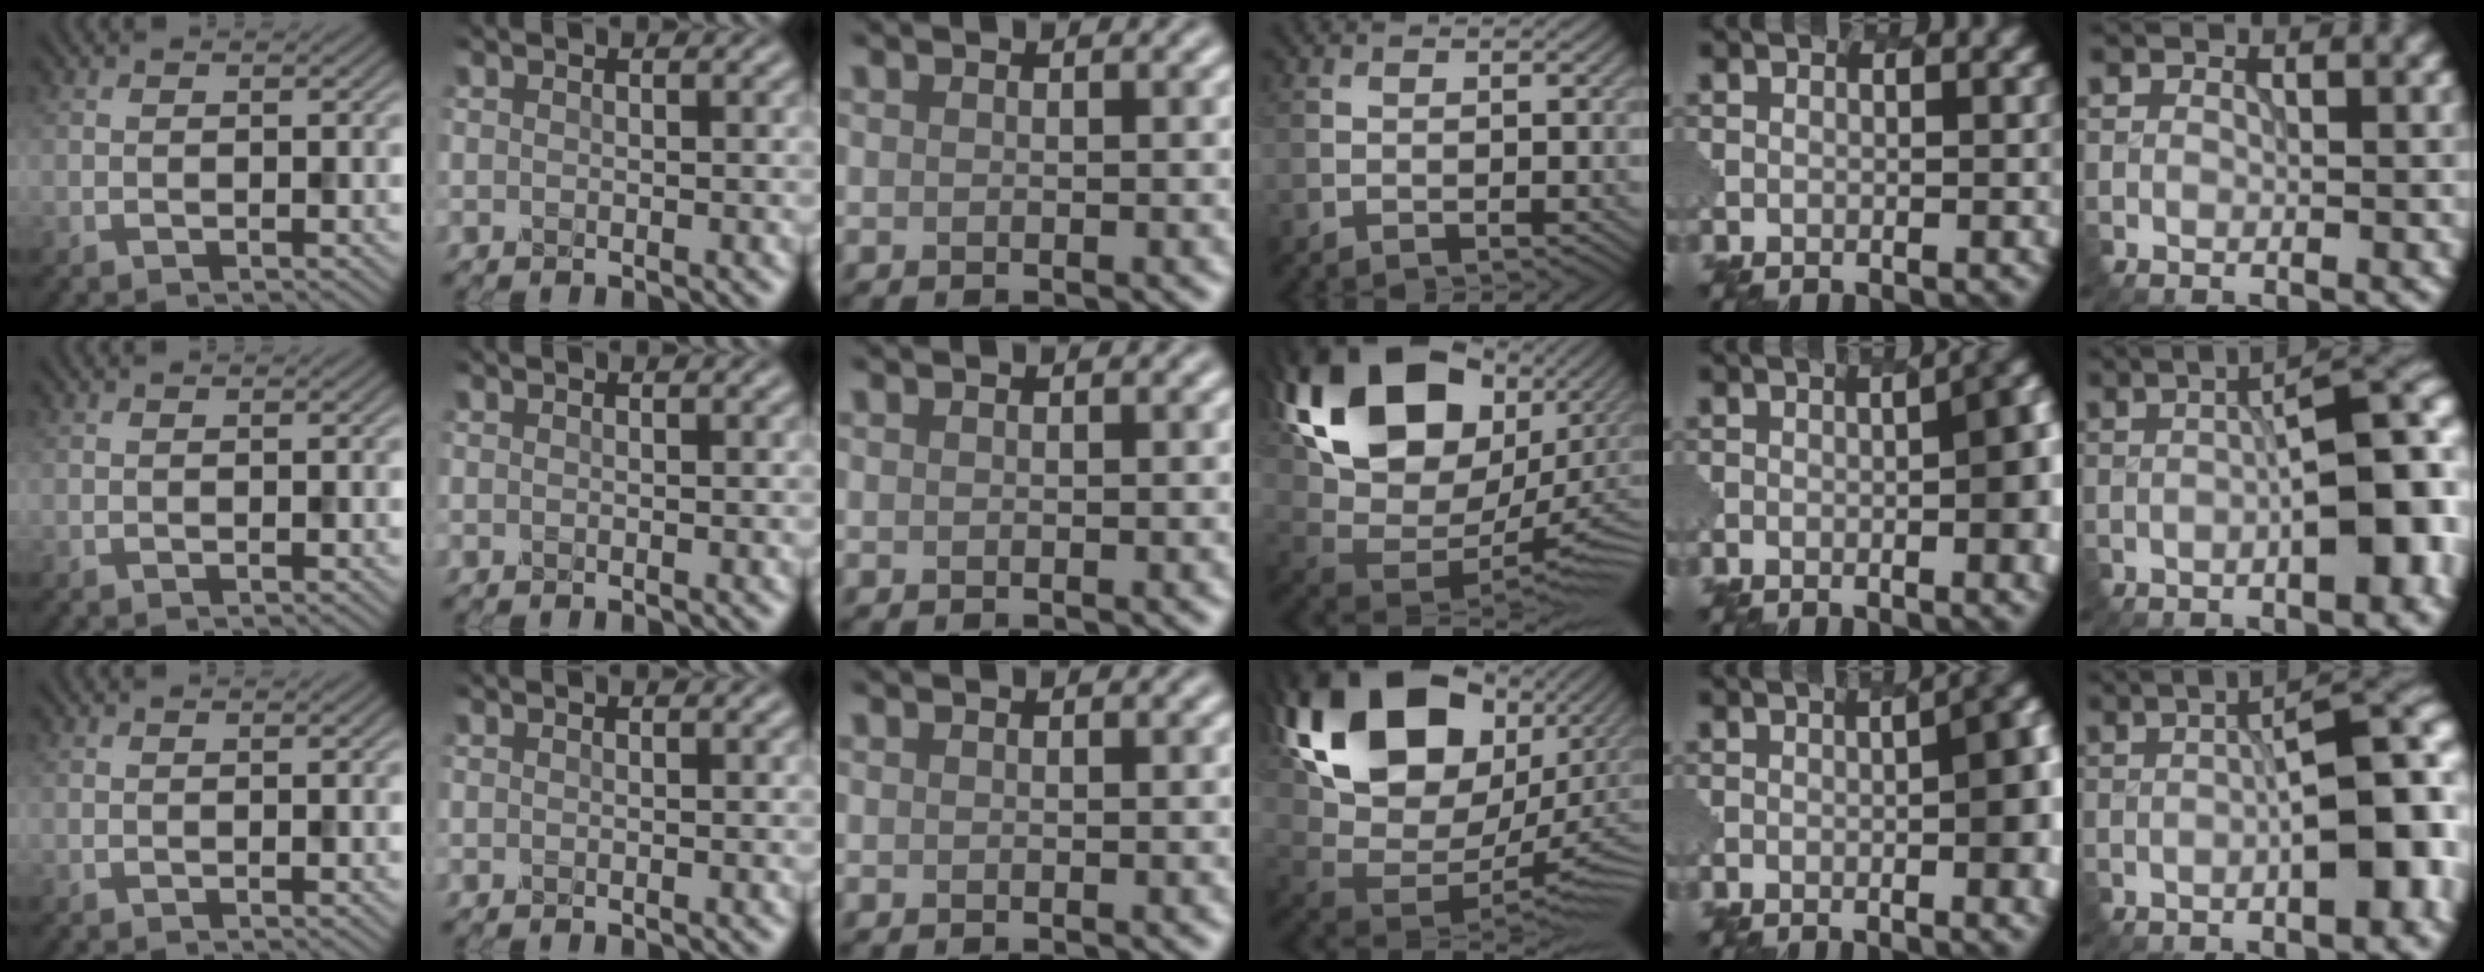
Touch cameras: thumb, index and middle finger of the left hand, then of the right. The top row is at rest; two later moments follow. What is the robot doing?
{"motion": "dispense", "object": "glue stick"}